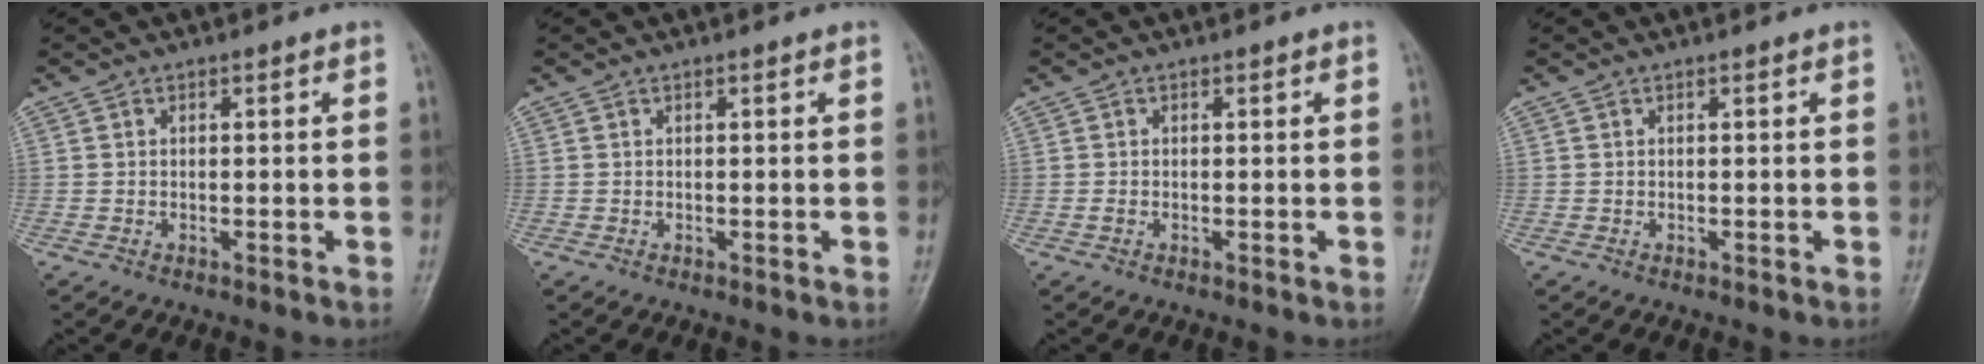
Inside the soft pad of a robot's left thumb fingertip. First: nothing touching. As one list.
[{"total": 0.0}, {"total": 0.7, "force": [-0.1, 0.5, 0.5], "torque": [-0.010, 0.000, -0.003]}, {"total": 0.0}]